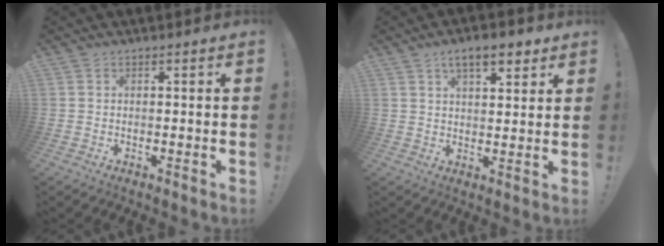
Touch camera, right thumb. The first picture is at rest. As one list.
[{"total": 8.3, "force": [4.9, 3.3, 5.9], "torque": [-0.081, -0.017, 0.084]}]